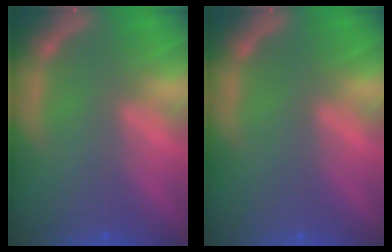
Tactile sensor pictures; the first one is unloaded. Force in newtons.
{"total": 0.0}